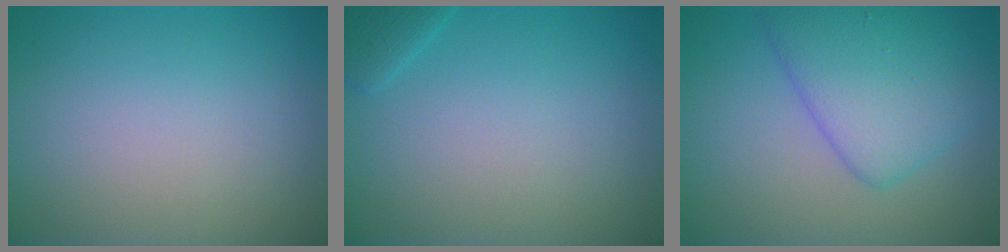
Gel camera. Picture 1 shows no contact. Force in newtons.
{"total": 1.4, "press": 1.4, "slide": 0.1}
{"total": 5.5, "press": 5.5, "slide": 0.2}